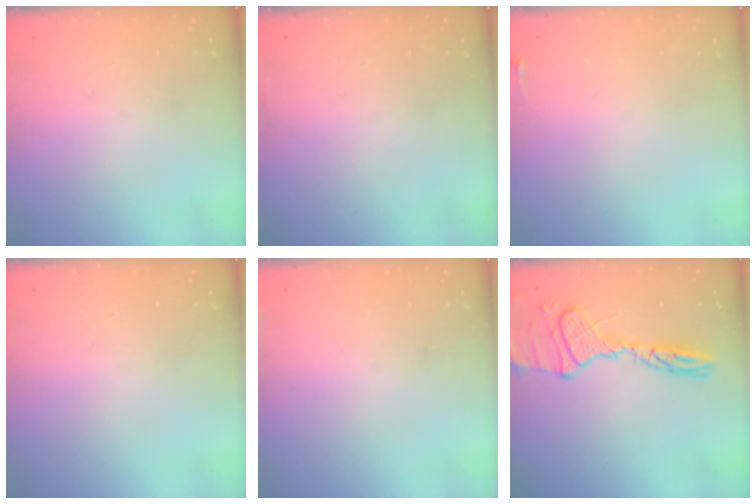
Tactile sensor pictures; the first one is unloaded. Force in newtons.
{"total": 3.5, "press": 3.1, "slide": 1.6}
{"total": 2.6, "press": 2.6, "slide": 0.6}
{"total": 0.0}
{"total": 6.3, "press": 5.9, "slide": 2.1}
{"total": 15.6, "press": 15.6, "slide": 1.3}